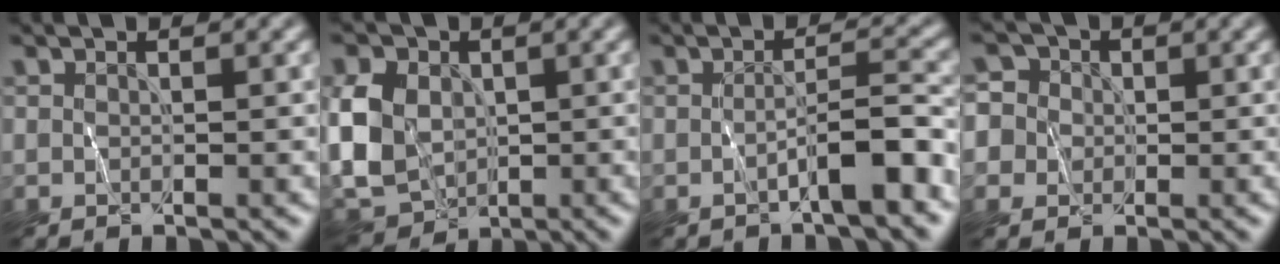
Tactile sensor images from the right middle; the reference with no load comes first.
{"total": 8.0, "force": [0.2, 6.0, 5.3], "torque": [-0.118, 0.002, -0.010]}
{"total": 3.5, "force": [-1.6, 0.5, 3.1], "torque": [-0.049, 0.013, -0.032]}
{"total": 5.8, "force": [0.8, 5.4, 2.0], "torque": [-0.041, 0.044, -0.010]}